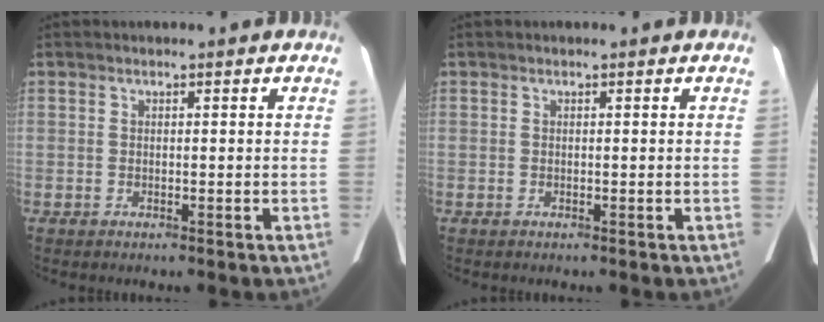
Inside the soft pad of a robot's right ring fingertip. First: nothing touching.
{"total": 0.0}